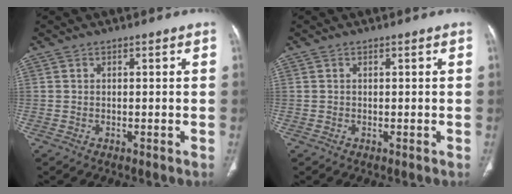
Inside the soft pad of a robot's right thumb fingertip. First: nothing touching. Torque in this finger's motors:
{"motor_torque": [-0.08, 0.25, -0.19, 0.14, 0.02]}